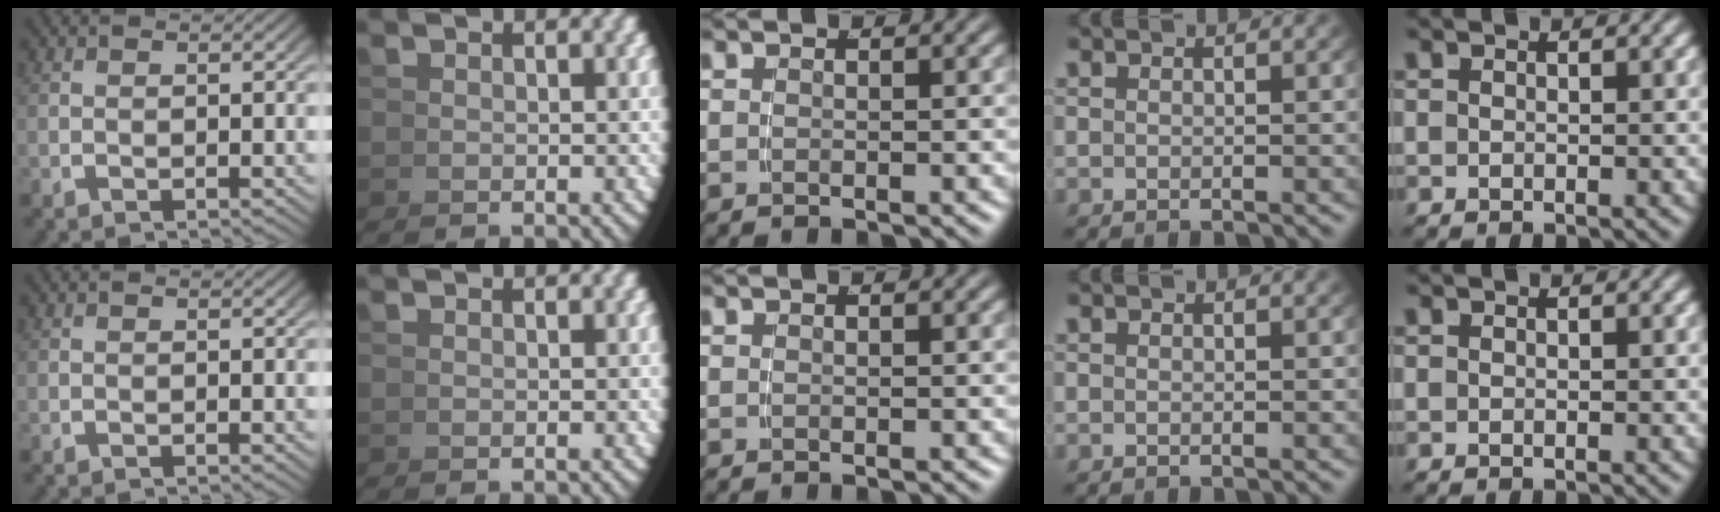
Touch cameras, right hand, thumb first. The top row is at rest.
{}